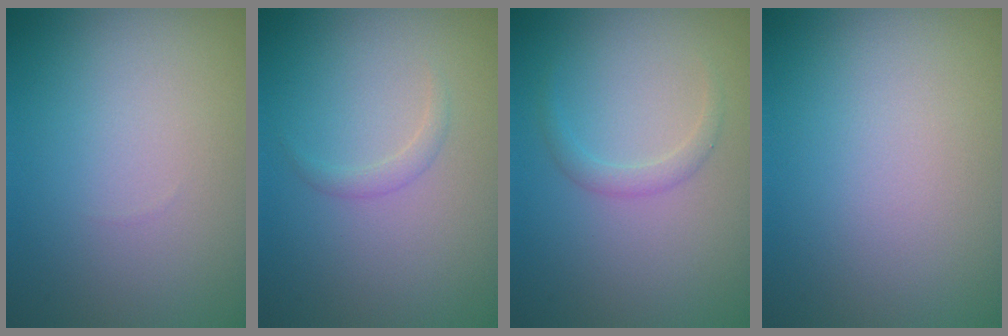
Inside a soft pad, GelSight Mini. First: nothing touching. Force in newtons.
{"total": 0.9, "press": 0.9, "slide": 0.1}
{"total": 1.2, "press": 1.2, "slide": 0.0}
{"total": 0.0}